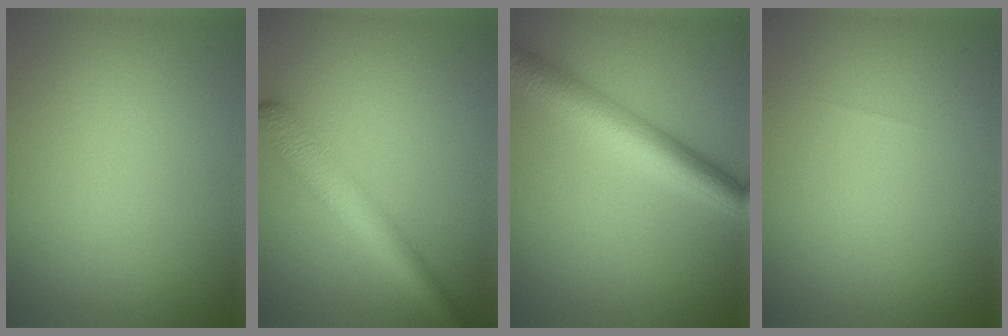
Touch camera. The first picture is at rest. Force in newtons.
{"total": 4.4, "press": 4.4, "slide": 0.2}
{"total": 5.4, "press": 5.4, "slide": 0.1}
{"total": 0.0}